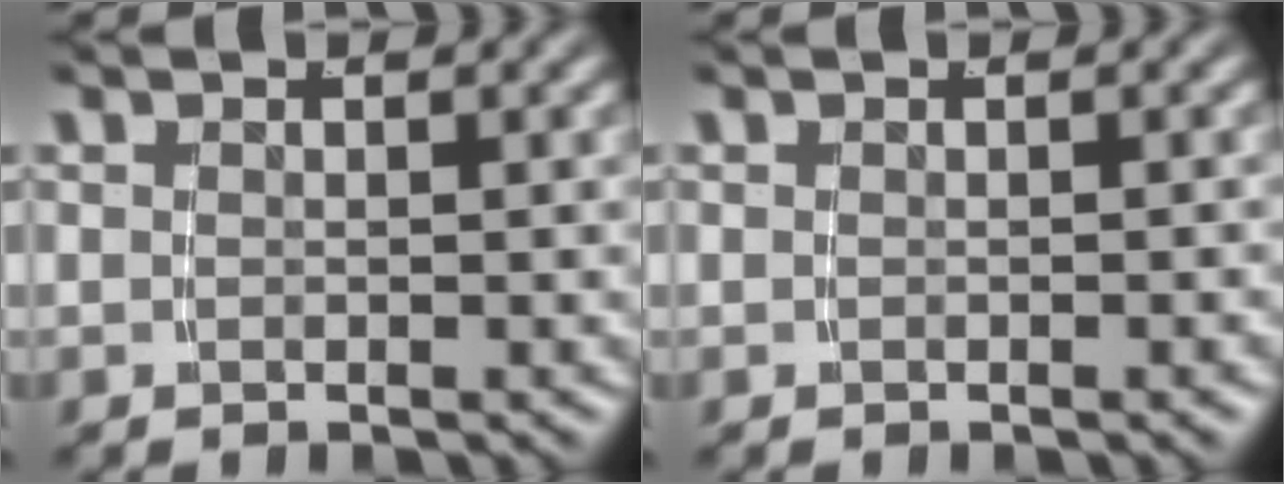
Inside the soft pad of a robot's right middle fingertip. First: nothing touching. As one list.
[{"total": 0.0}]